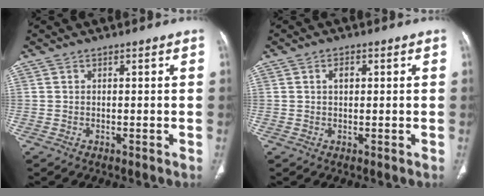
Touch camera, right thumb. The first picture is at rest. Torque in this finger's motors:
{"motor_torque": [-0.30, 0.48, 0.11, -0.20, -0.07]}